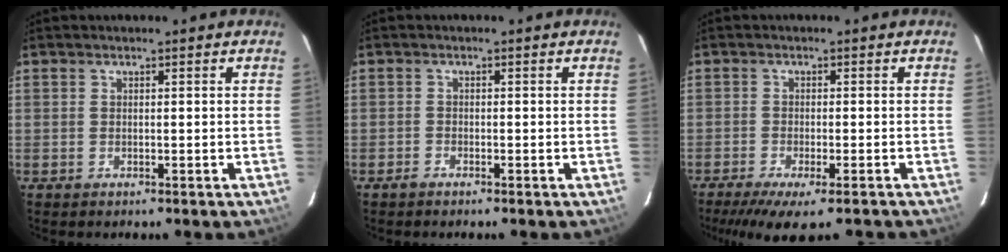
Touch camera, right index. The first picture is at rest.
{"total": 0.9, "force": [-0.9, 0.3, 0.1], "torque": [-0.007, 0.003, -0.018]}
{"total": 3.8, "force": [-2.5, 0.5, 2.7], "torque": [-0.059, -0.015, -0.040]}